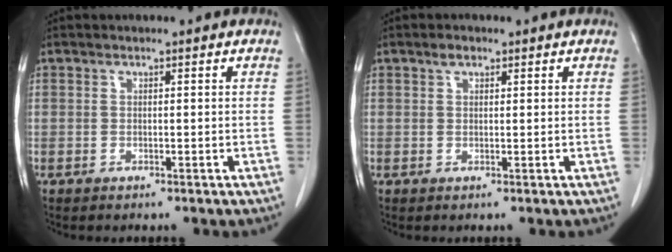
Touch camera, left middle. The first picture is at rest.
{"total": 1.5, "force": [1.0, 0.8, 0.8], "torque": [-0.016, 0.005, 0.016]}